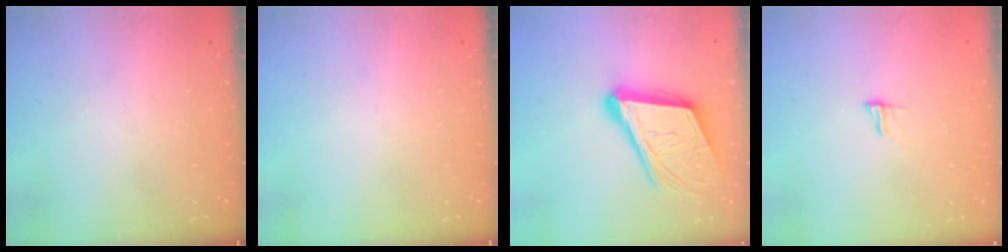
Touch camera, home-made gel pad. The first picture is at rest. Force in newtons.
{"total": 0.0}
{"total": 20.1, "press": 19.6, "slide": 4.5}
{"total": 7.4, "press": 7.4, "slide": 0.8}